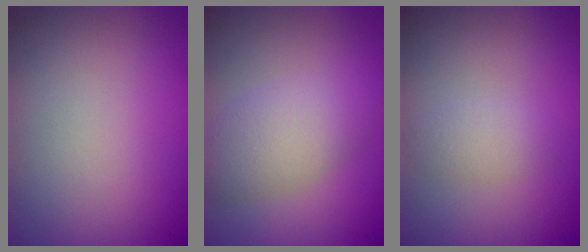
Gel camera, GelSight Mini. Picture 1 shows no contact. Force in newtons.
{"total": 4.7, "press": 4.7, "slide": 0.1}
{"total": 1.7, "press": 1.7, "slide": 0.0}